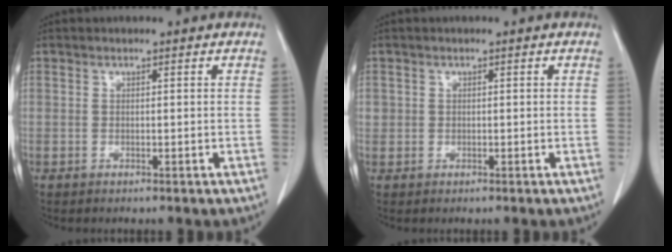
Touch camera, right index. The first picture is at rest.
{"total": 1.0, "force": [0.2, 0.9, 0.1], "torque": [0.009, 0.005, 0.001]}